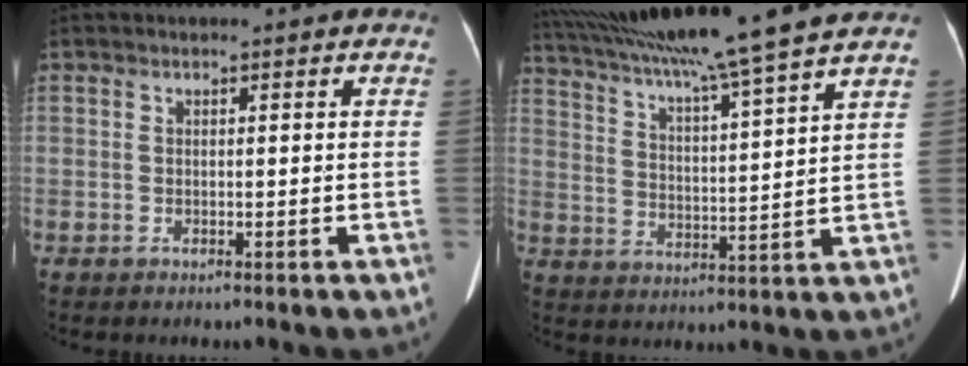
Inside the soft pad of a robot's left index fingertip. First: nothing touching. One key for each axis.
{"total": 19.2, "fx": 16.4, "fy": -2.1, "fz": 9.9, "tx": -0.176, "ty": 0.001, "tz": 0.251}